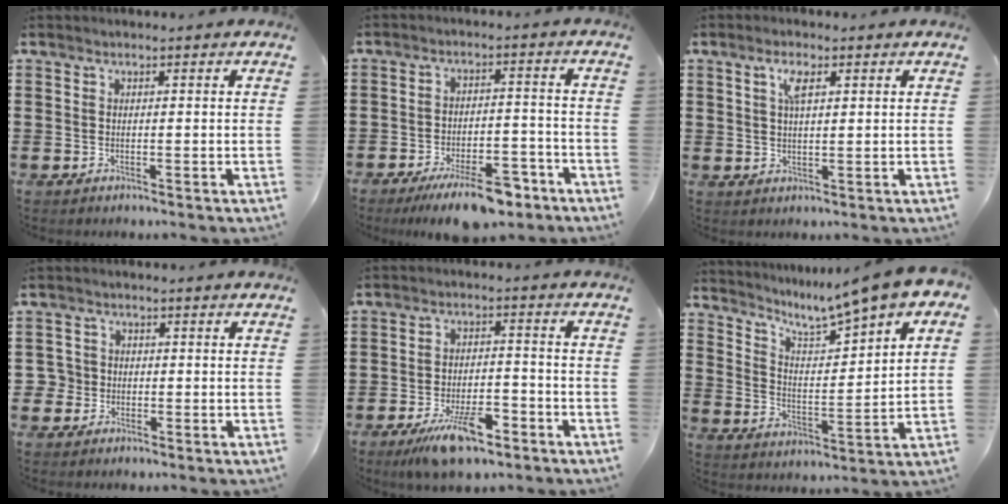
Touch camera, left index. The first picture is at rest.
{"total": 9.0, "force": [-6.6, 2.5, 5.6], "torque": [-0.082, 0.016, -0.112]}
{"total": 3.2, "force": [1.4, 1.1, 2.6], "torque": [-0.059, 0.006, 0.022]}
{"total": 2.5, "force": [-0.6, 2.4, 0.2], "torque": [-0.032, -0.002, -0.023]}
{"total": 8.9, "force": [-5.9, 2.9, 6.1], "torque": [-0.114, 0.005, -0.104]}
{"total": 7.3, "force": [6.5, -0.2, 3.3], "torque": [-0.083, -0.042, 0.103]}